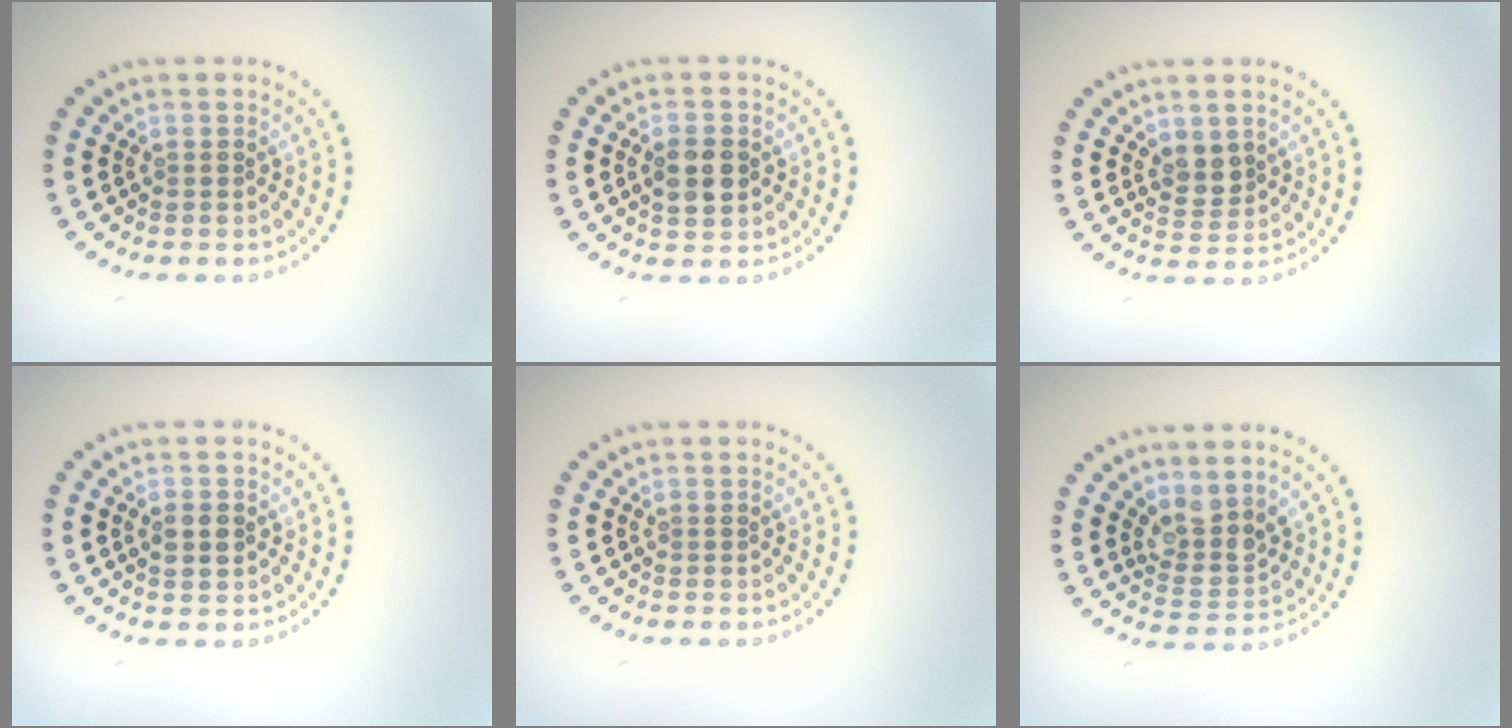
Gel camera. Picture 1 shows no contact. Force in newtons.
{"total": 3.0, "press": 3.0, "slide": 0.2}
{"total": 2.0, "press": 1.8, "slide": 0.8}
{"total": 1.4, "press": 1.4, "slide": 0.1}
{"total": 0.0}
{"total": 3.0, "press": 2.2, "slide": 2.0}